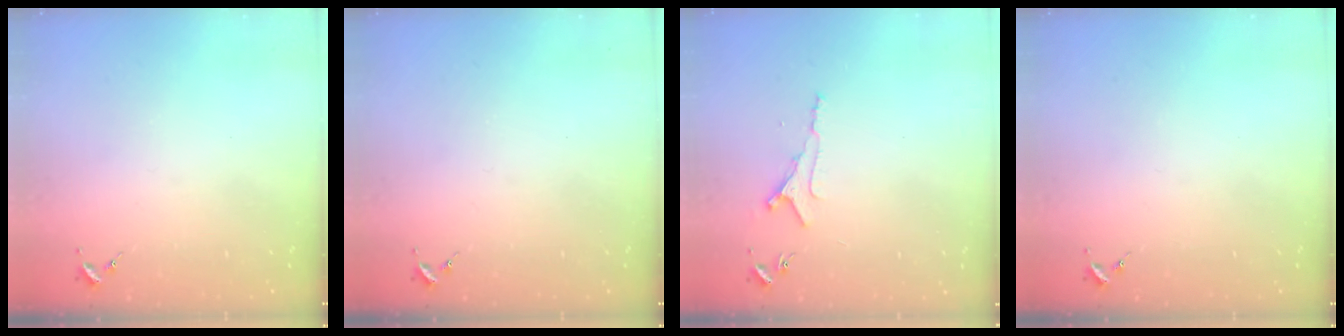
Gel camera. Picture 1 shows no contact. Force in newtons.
{"total": 0.0}
{"total": 5.6, "press": 5.5, "slide": 0.8}
{"total": 0.0}